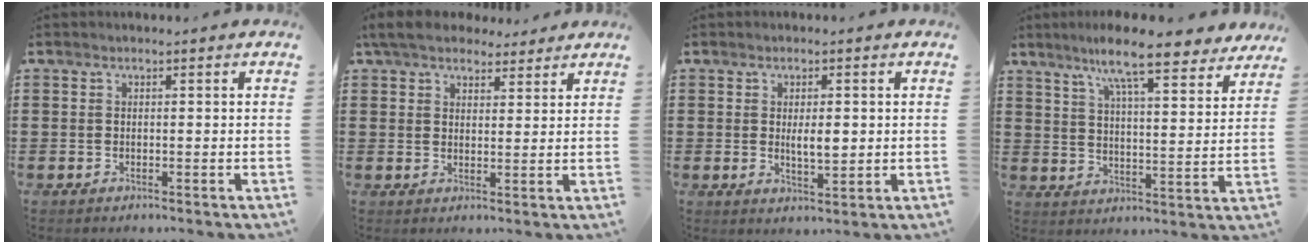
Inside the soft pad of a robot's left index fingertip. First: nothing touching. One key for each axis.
{"total": 5.7, "fx": 4.8, "fy": 2.1, "fz": 2.1, "tx": -0.057, "ty": 0.000, "tz": 0.091}
{"total": 3.5, "fx": 0.5, "fy": 1.2, "fz": 3.2, "tx": -0.046, "ty": -0.003, "tz": 0.004}
{"total": 10.0, "fx": 8.3, "fy": 0.4, "fz": 5.6, "tx": -0.116, "ty": -0.040, "tz": 0.138}